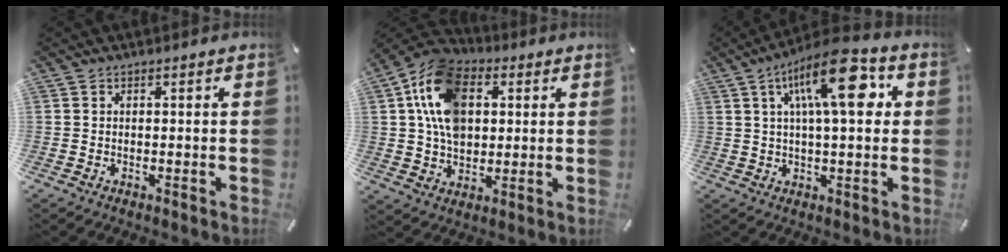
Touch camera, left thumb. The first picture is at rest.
{"total": 15.2, "force": [3.1, 11.3, 9.7], "torque": [-0.201, 0.005, 0.055]}
{"total": 16.8, "force": [5.5, 6.0, 14.7], "torque": [-0.228, -0.007, 0.085]}